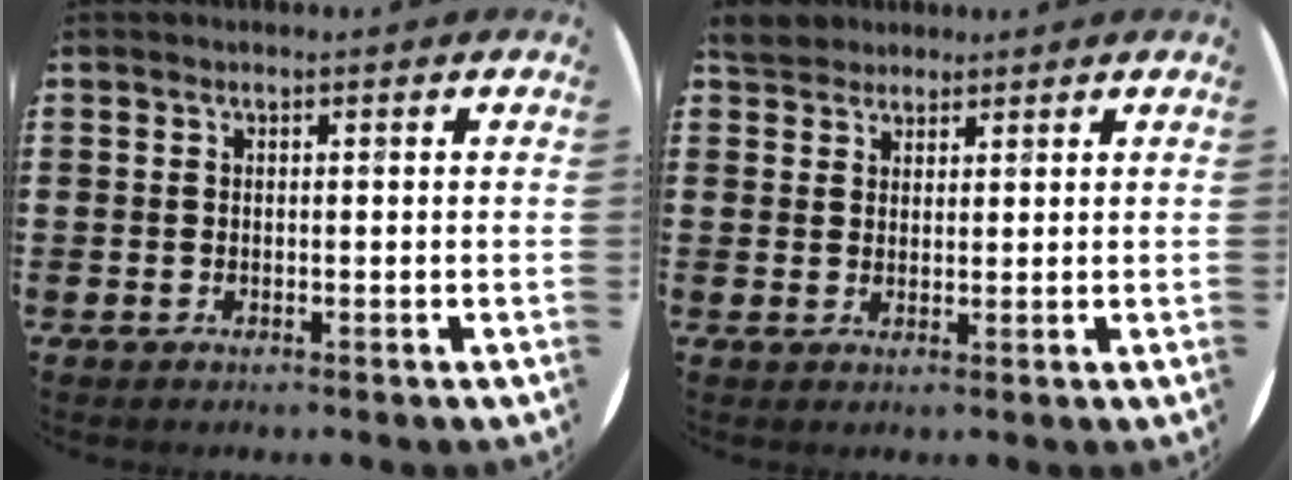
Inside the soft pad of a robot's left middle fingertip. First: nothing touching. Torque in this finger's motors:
{"motor_torque": [0.17, -0.16, 0.02, 0.02]}